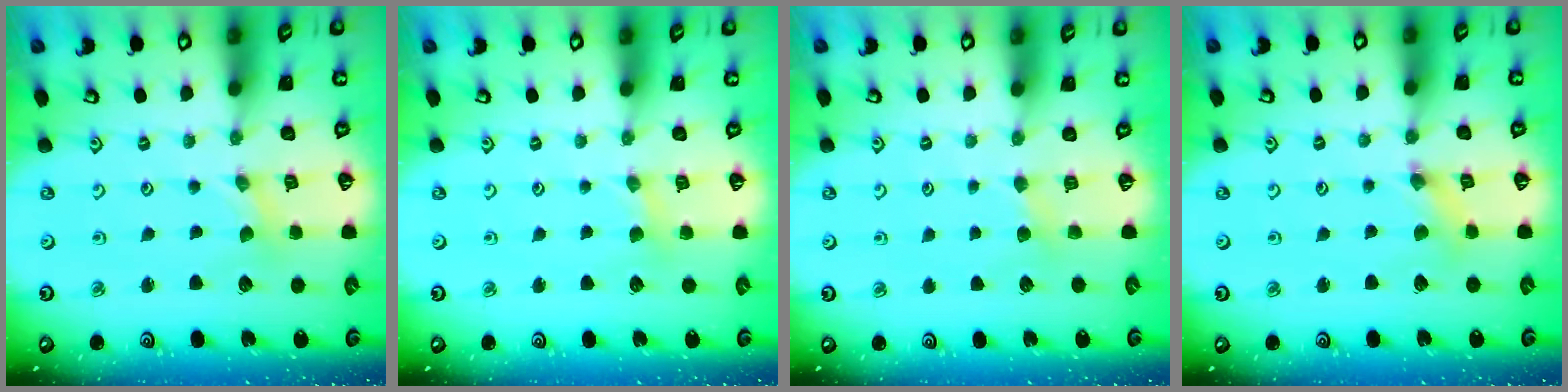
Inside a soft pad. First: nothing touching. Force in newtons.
{"total": 2.7, "press": 2.7, "slide": 0.3}
{"total": 3.0, "press": 3.0, "slide": 0.4}
{"total": 2.1, "press": 2.1, "slide": 0.2}